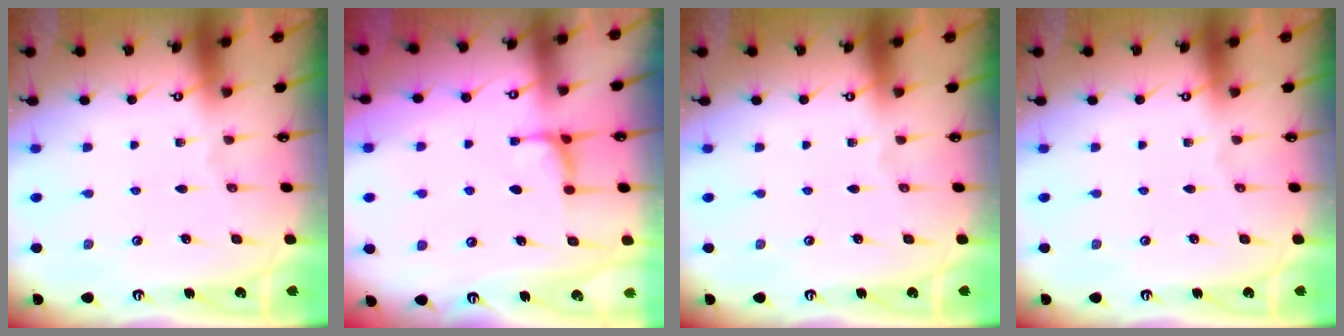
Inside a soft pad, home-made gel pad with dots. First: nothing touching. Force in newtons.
{"total": 0.7, "press": 0.4, "slide": 0.6}
{"total": 0.0}
{"total": 0.0}